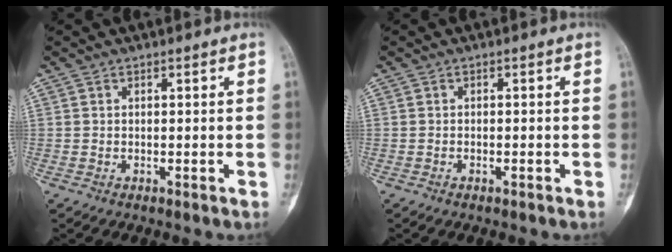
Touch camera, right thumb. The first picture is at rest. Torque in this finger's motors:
{"motor_torque": [-0.27, -0.01, 0.01, 0.17, -0.11]}